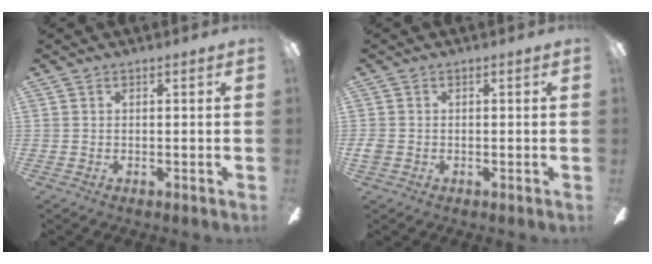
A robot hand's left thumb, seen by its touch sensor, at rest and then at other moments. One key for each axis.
{"total": 1.8, "fx": -0.3, "fy": 1.6, "fz": 0.8, "tx": -0.013, "ty": 0.004, "tz": -0.005}